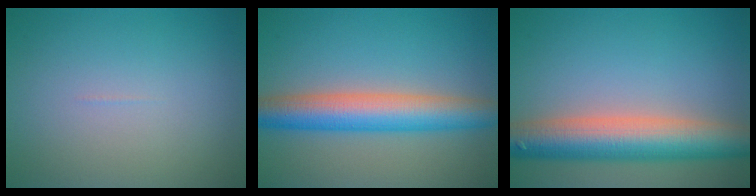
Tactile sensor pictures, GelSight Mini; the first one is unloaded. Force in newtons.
{"total": 6.8, "press": 6.8, "slide": 0.2}
{"total": 8.9, "press": 8.9, "slide": 0.5}